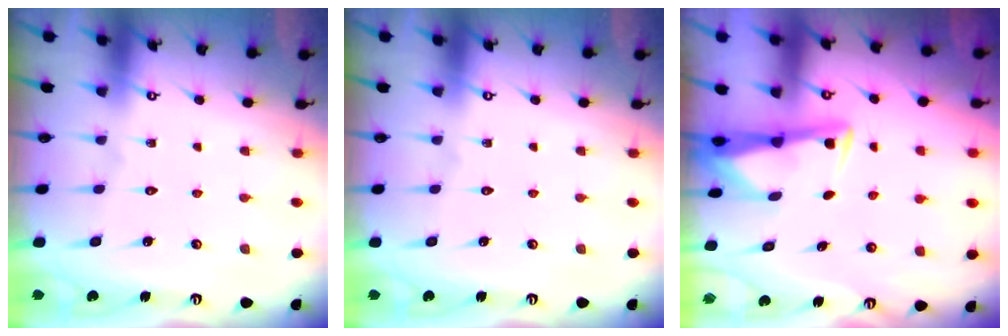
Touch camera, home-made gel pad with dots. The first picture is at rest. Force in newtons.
{"total": 0.0}
{"total": 3.0, "press": 2.9, "slide": 0.4}